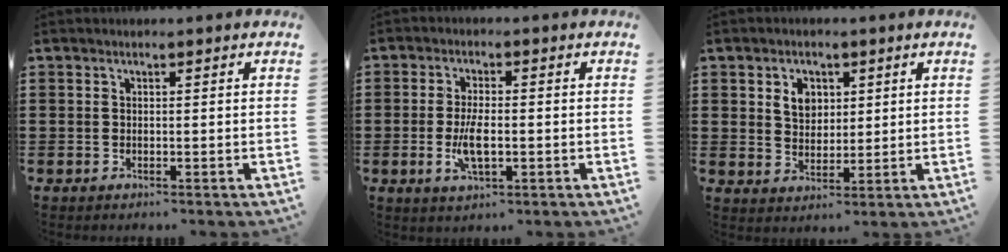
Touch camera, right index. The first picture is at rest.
{"total": 5.2, "force": [-1.0, 1.9, 4.7], "torque": [-0.102, -0.003, -0.022]}
{"total": 4.4, "force": [1.7, 3.4, 2.2], "torque": [-0.056, 0.012, 0.029]}